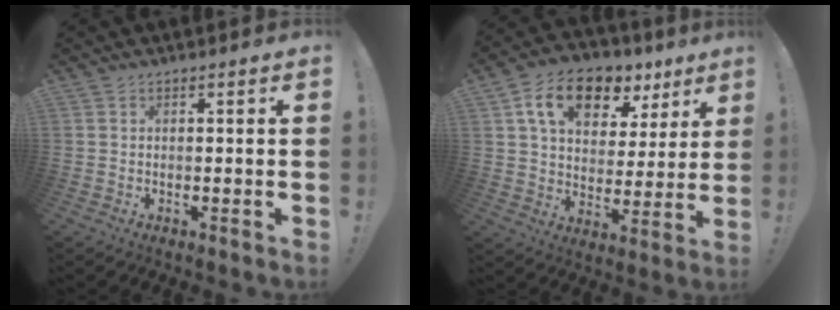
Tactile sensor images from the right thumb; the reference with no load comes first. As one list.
[{"total": 15.2, "force": [8.4, 9.3, 8.6], "torque": [-0.139, -0.038, 0.151]}]